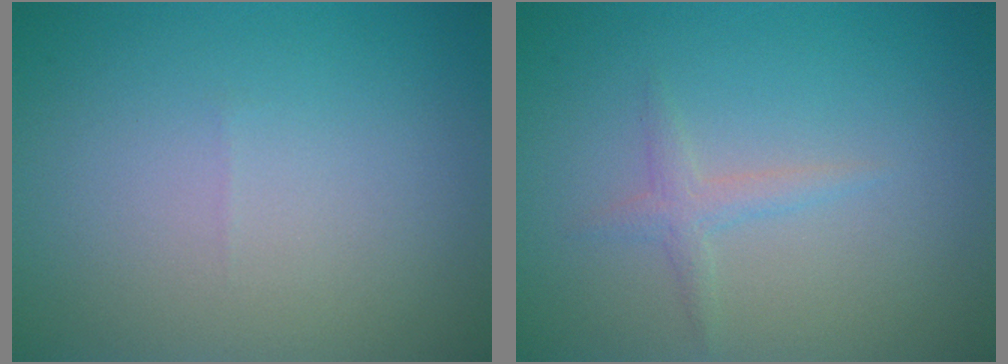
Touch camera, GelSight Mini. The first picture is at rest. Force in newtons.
{"total": 1.3, "press": 1.3, "slide": 0.1}